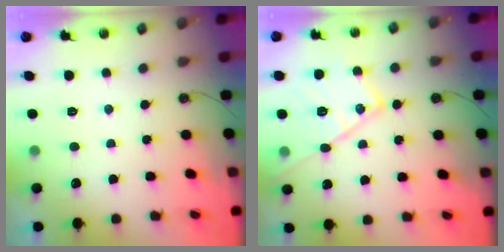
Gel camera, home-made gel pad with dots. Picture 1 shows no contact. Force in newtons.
{"total": 16.5, "press": 16.5, "slide": 1.6}